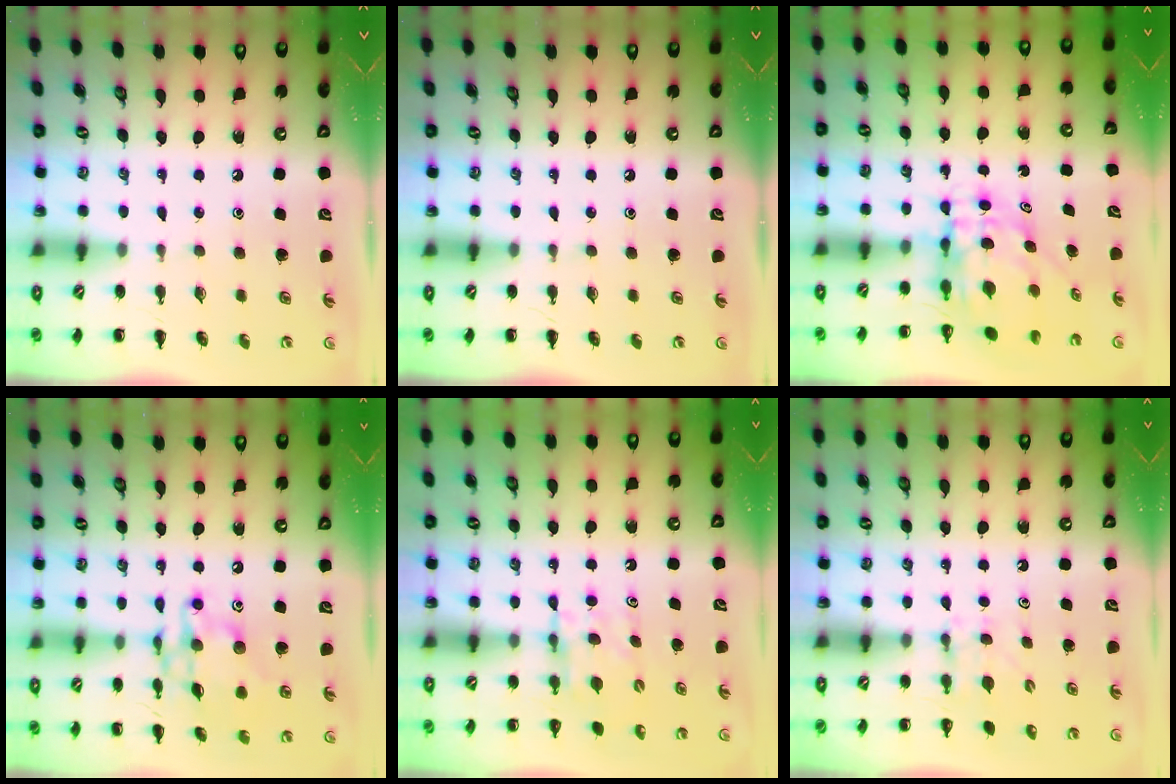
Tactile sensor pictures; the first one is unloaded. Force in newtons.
{"total": 0.0}
{"total": 6.0, "press": 5.8, "slide": 1.3}
{"total": 13.7, "press": 13.7, "slide": 1.1}
{"total": 5.3, "press": 5.3, "slide": 0.3}
{"total": 3.5, "press": 3.2, "slide": 1.4}